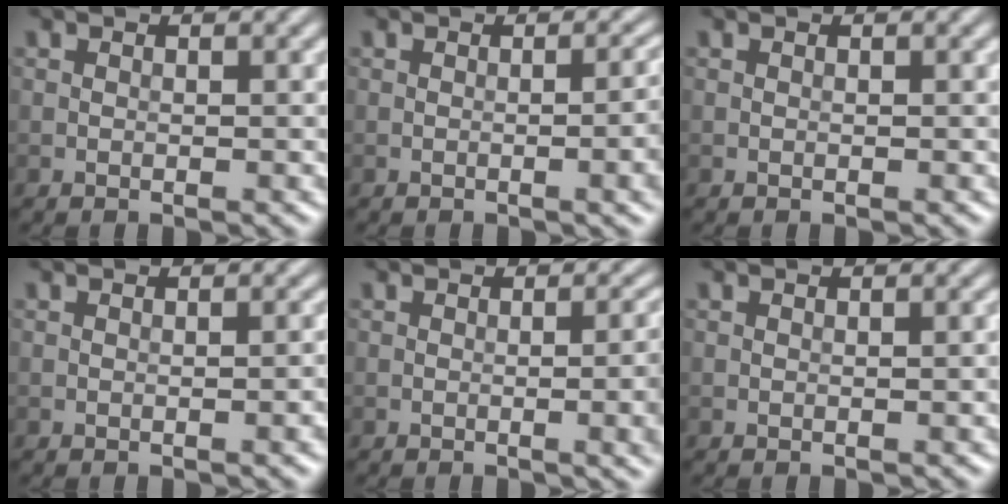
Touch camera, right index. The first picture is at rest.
{"total": 5.8, "force": [-0.6, 2.3, 5.2], "torque": [-0.045, -0.005, -0.004]}
{"total": 0.0}
{"total": 1.3, "force": [-0.3, 0.3, 1.3], "torque": [-0.014, 0.001, -0.005]}
{"total": 6.4, "force": [-0.7, 2.7, 5.8], "torque": [-0.050, -0.007, -0.003]}
{"total": 0.6, "force": [-0.1, 0.1, 0.6], "torque": [-0.006, 0.002, -0.001]}